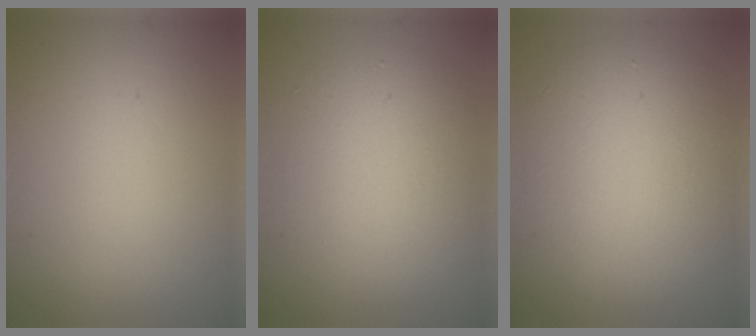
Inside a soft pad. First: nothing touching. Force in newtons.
{"total": 5.0, "press": 5.0, "slide": 0.2}
{"total": 7.0, "press": 7.0, "slide": 0.5}